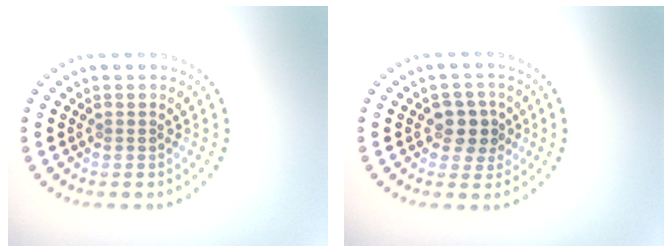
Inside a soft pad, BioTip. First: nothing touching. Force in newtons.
{"total": 2.9, "press": 2.7, "slide": 1.1}